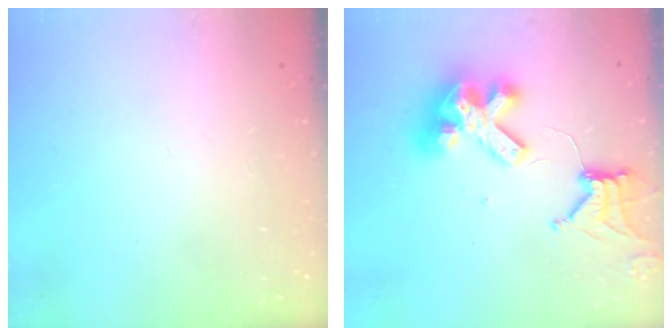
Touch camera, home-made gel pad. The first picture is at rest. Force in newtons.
{"total": 13.4, "press": 13.3, "slide": 1.6}